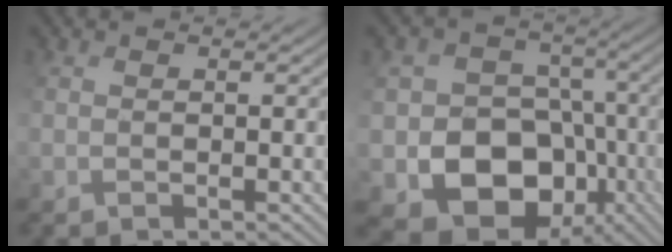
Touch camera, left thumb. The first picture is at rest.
{"total": 11.4, "force": [-3.7, 9.7, 4.7], "torque": [-0.086, -0.033, -0.064]}